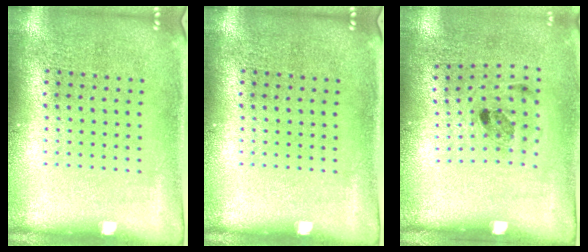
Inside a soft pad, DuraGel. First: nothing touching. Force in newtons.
{"total": 0.0}
{"total": 1.2, "press": 0.7, "slide": 0.9}